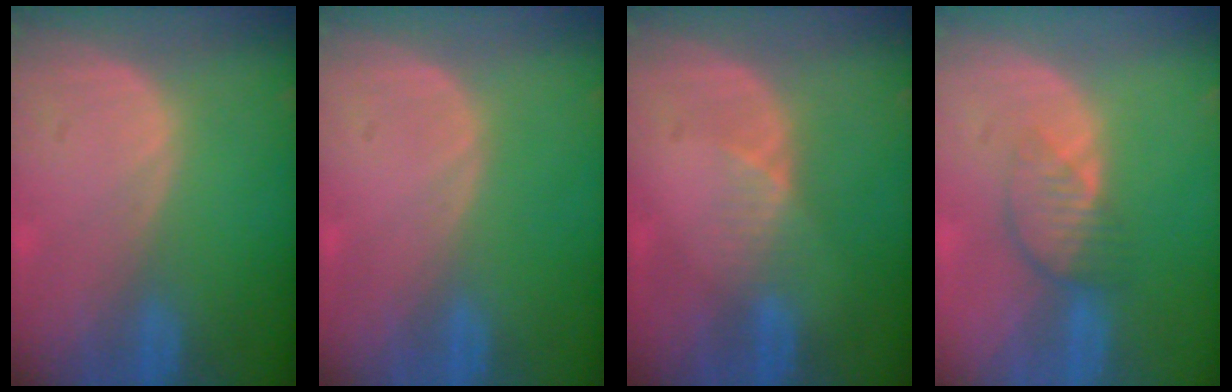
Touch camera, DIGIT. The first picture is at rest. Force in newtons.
{"total": 0.0}
{"total": 2.6, "press": 2.2, "slide": 1.4}
{"total": 4.0, "press": 3.6, "slide": 1.9}